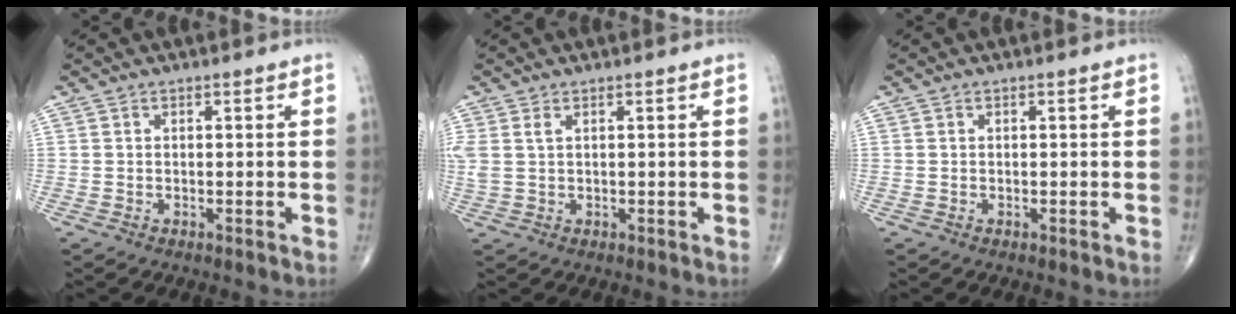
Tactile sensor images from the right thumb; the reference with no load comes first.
{"total": 2.7, "force": [1.1, 1.3, 2.1], "torque": [-0.066, 0.012, 0.032]}
{"total": 0.0}